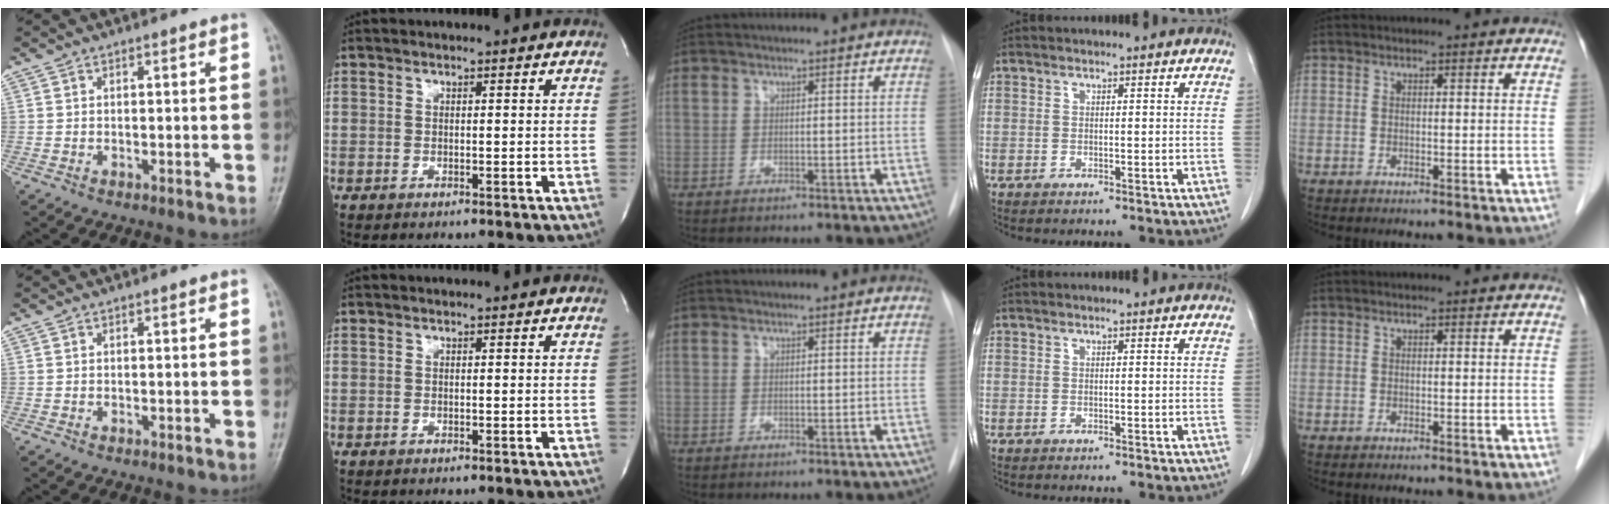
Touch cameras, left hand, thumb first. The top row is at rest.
{}